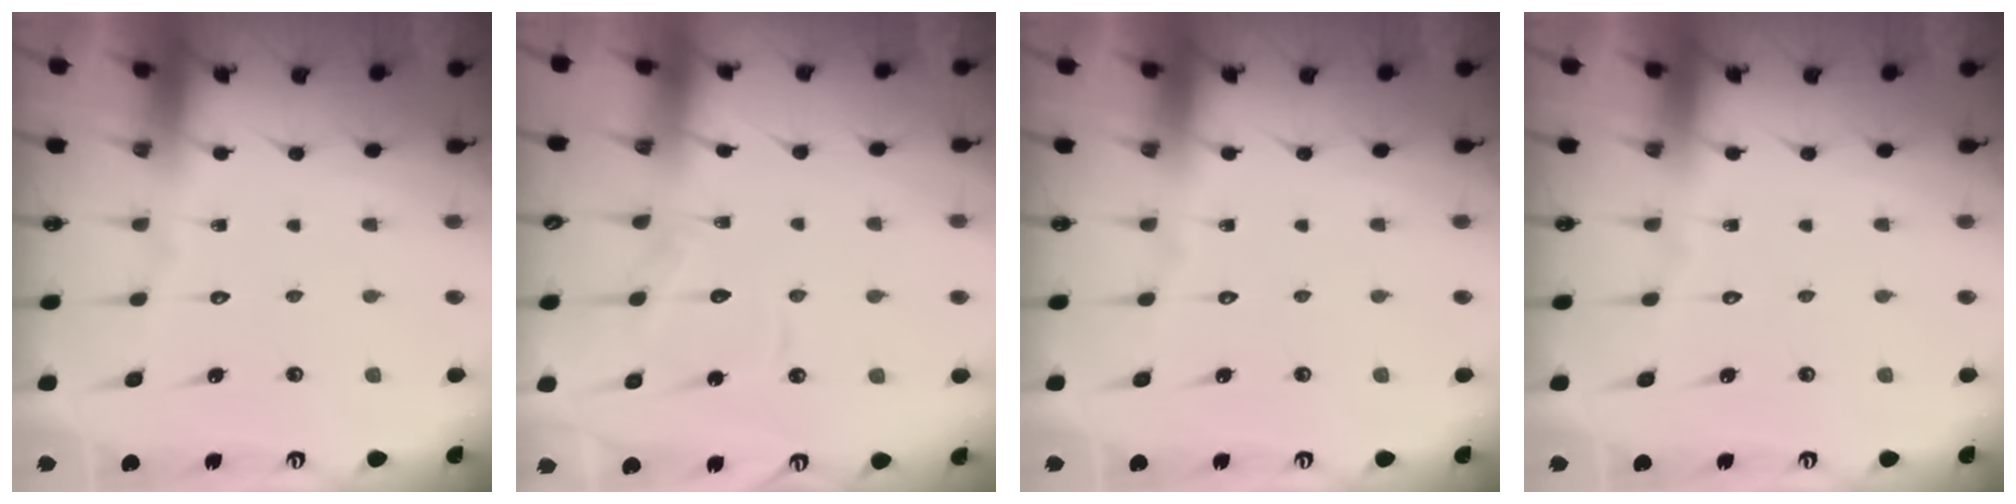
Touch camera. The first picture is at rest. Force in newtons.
{"total": 9.9, "press": 9.9, "slide": 0.7}
{"total": 0.0}
{"total": 0.0}